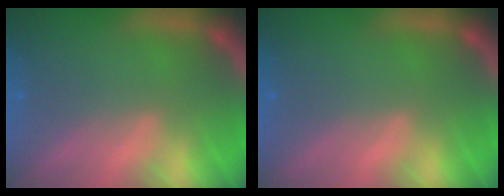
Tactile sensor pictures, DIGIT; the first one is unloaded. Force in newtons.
{"total": 0.0}